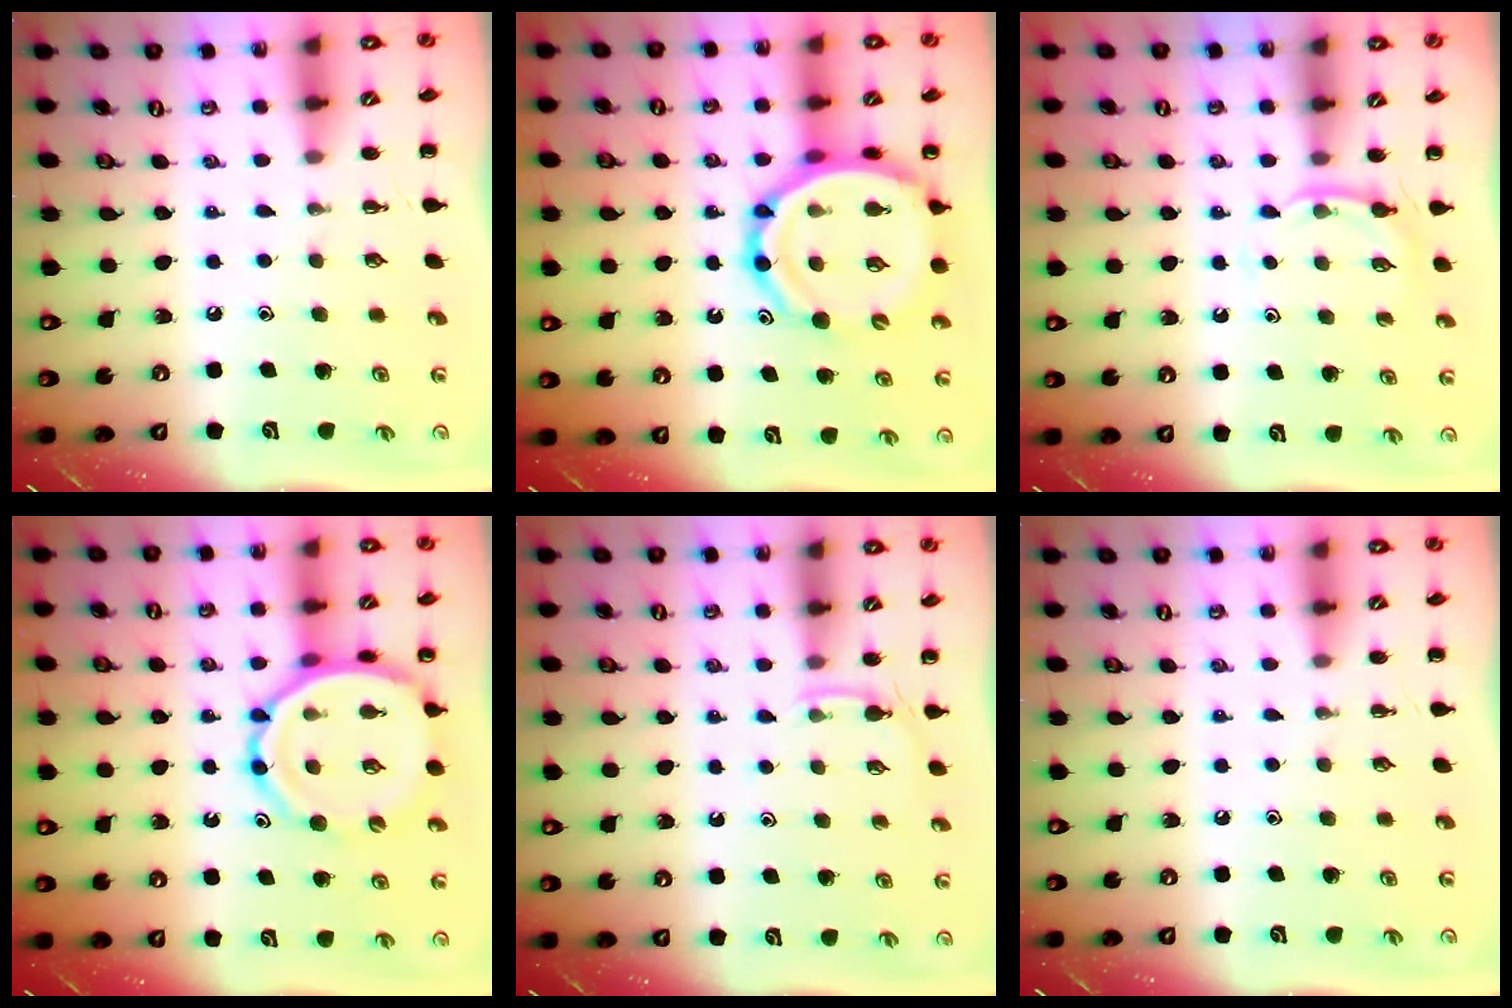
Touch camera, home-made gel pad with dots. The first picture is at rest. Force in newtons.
{"total": 16.6, "press": 16.1, "slide": 4.1}
{"total": 4.8, "press": 4.6, "slide": 1.3}
{"total": 12.1, "press": 11.7, "slide": 3.0}
{"total": 3.3, "press": 3.1, "slide": 1.1}
{"total": 0.0}